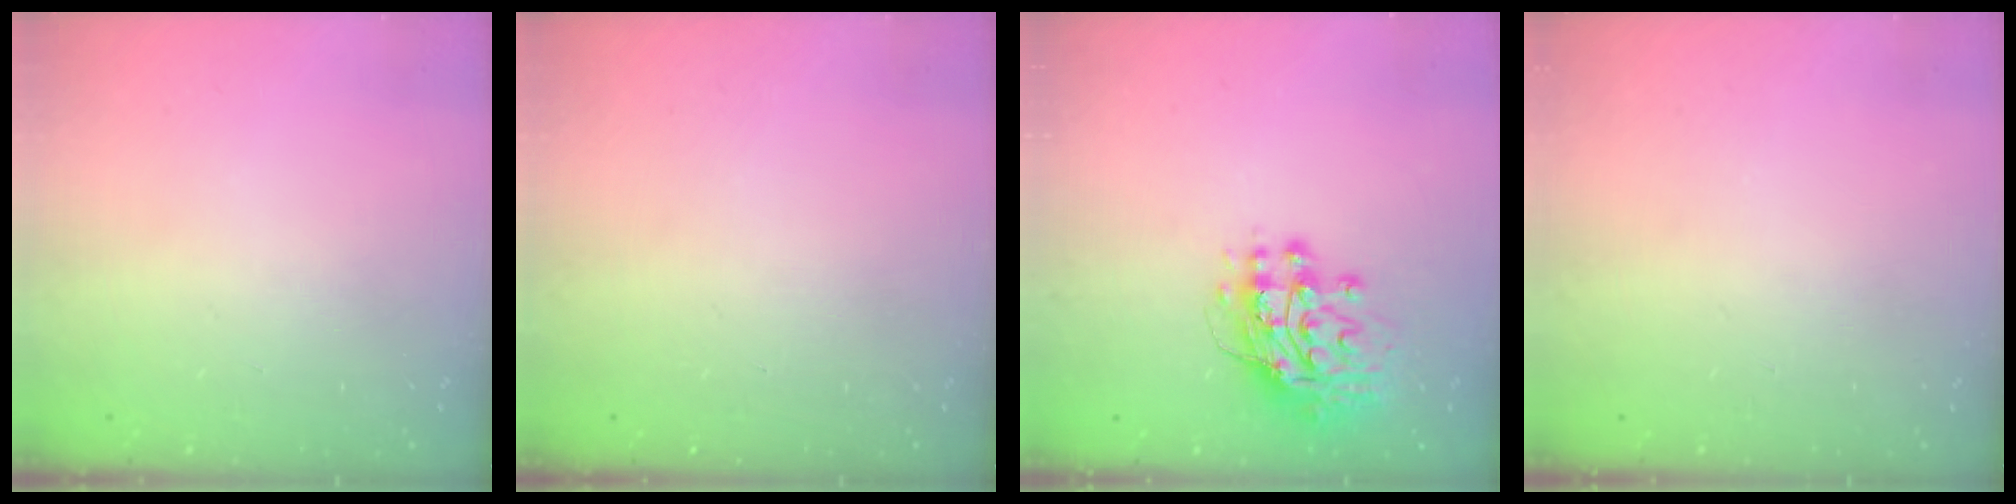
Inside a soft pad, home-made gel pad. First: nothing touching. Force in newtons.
{"total": 0.0}
{"total": 13.2, "press": 13.1, "slide": 1.2}
{"total": 0.0}